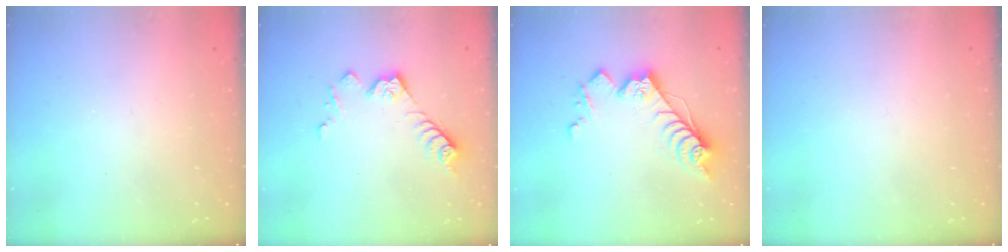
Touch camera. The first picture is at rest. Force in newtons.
{"total": 9.3, "press": 9.3, "slide": 0.6}
{"total": 13.9, "press": 13.9, "slide": 0.5}
{"total": 0.0}